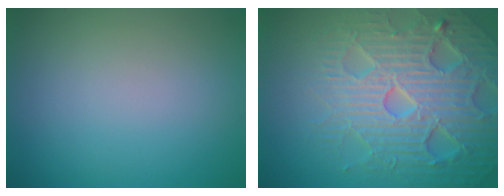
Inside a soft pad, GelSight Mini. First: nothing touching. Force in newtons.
{"total": 7.4, "press": 7.3, "slide": 1.5}